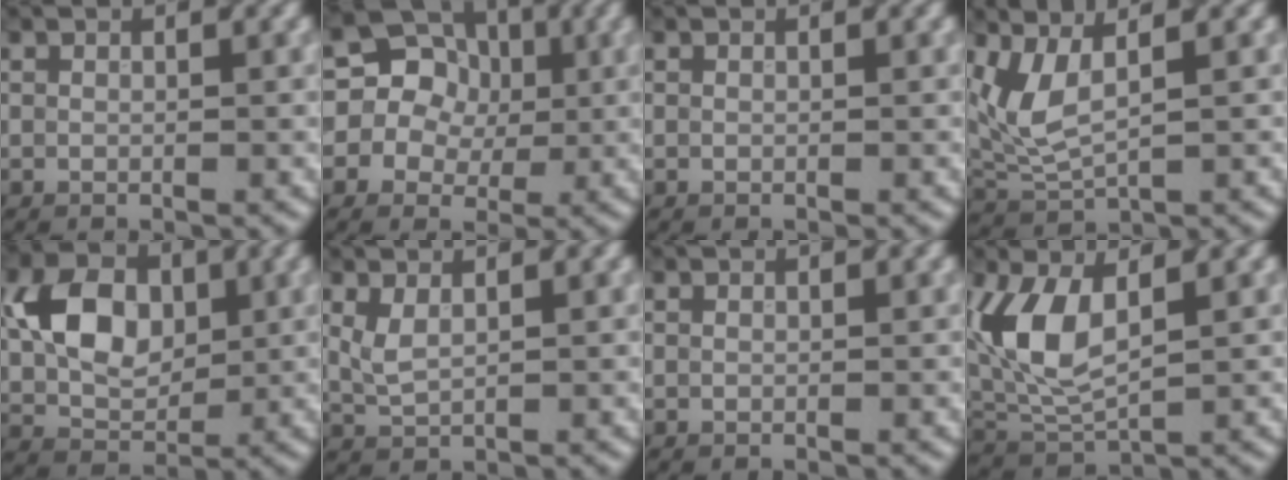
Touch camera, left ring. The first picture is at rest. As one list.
[{"total": 10.6, "force": [2.7, 9.4, 3.9], "torque": [-0.097, 0.048, 0.030]}, {"total": 0.0}, {"total": 3.9, "force": [1.4, 1.1, 3.5], "torque": [-0.096, -0.010, 0.040]}, {"total": 6.4, "force": [1.4, 4.2, 4.7], "torque": [-0.090, 0.000, 0.030]}, {"total": 1.6, "force": [0.9, 0.2, 1.4], "torque": [-0.039, -0.004, 0.026]}, {"total": 0.0}, {"total": 5.6, "force": [1.6, 2.4, 4.8], "torque": [-0.118, -0.008, 0.043]}]